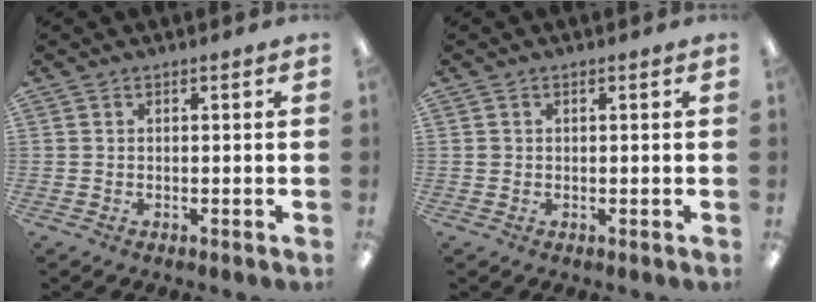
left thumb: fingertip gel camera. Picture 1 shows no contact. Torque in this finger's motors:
{"motor_torque": [0.00, 0.10, 0.00, -0.32, 0.03]}